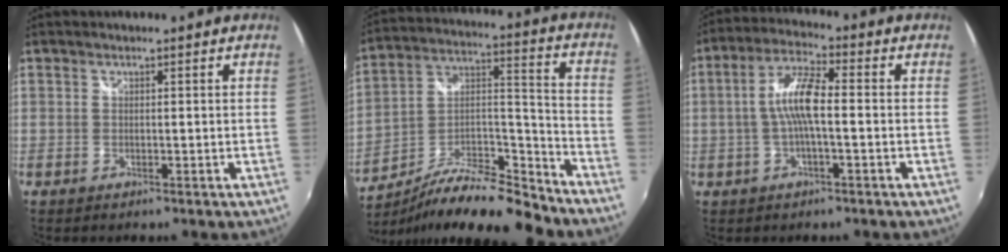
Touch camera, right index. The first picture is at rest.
{"total": 16.7, "force": [-13.4, 3.2, 9.3], "torque": [-0.168, 0.010, -0.236]}
{"total": 8.0, "force": [-0.8, 1.7, 7.8], "torque": [-0.162, 0.014, -0.015]}